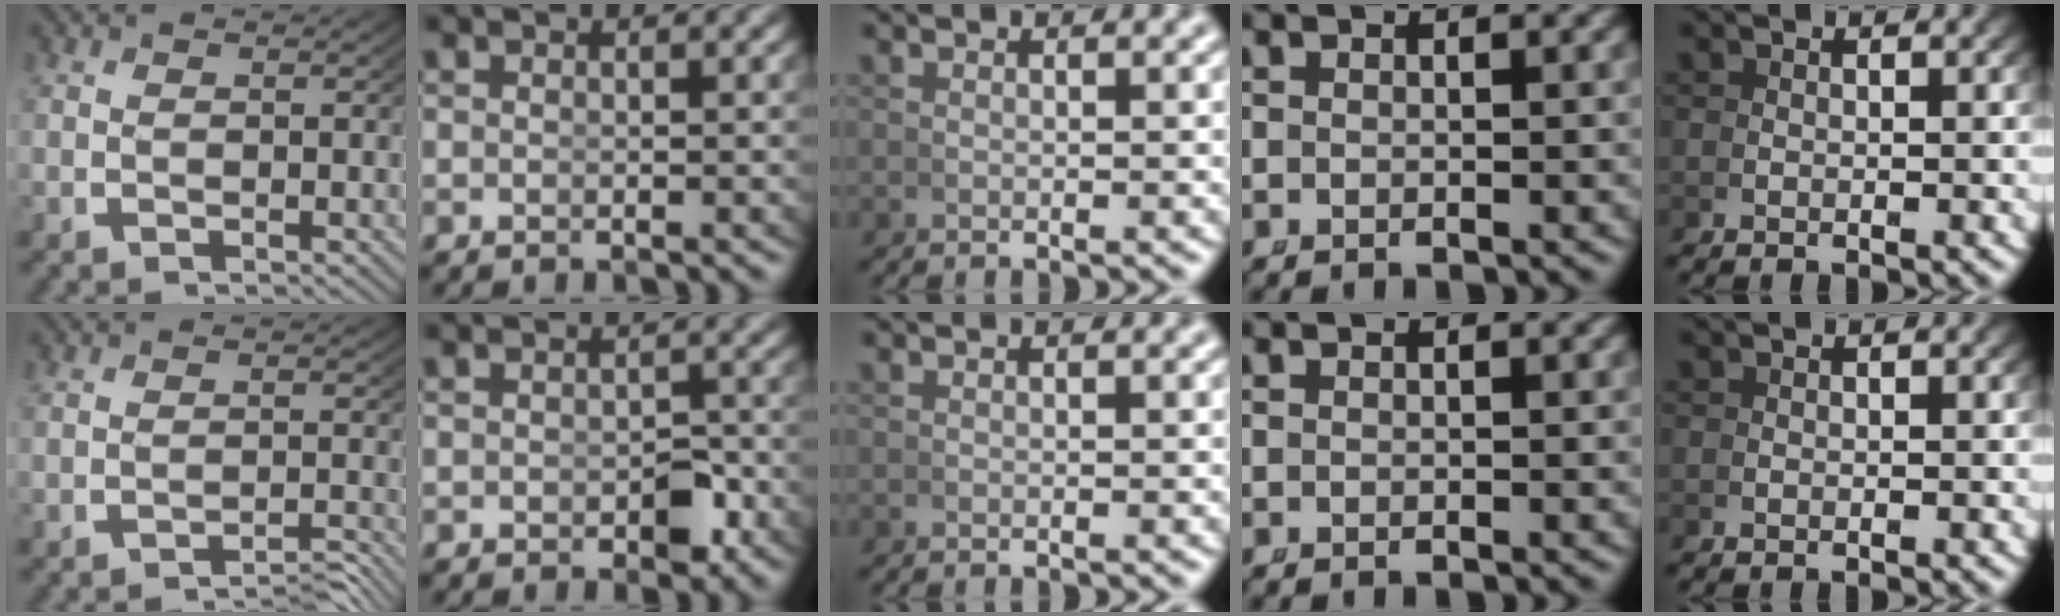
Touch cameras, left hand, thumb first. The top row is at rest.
{"thumb": {"total": 3.2, "force": [-2.8, 0.5, 1.4], "torque": [-0.016, -0.004, -0.044]}, "index": {"total": 1.9, "force": [-1.0, 1.0, 1.2], "torque": [-0.007, -0.007, -0.013]}}